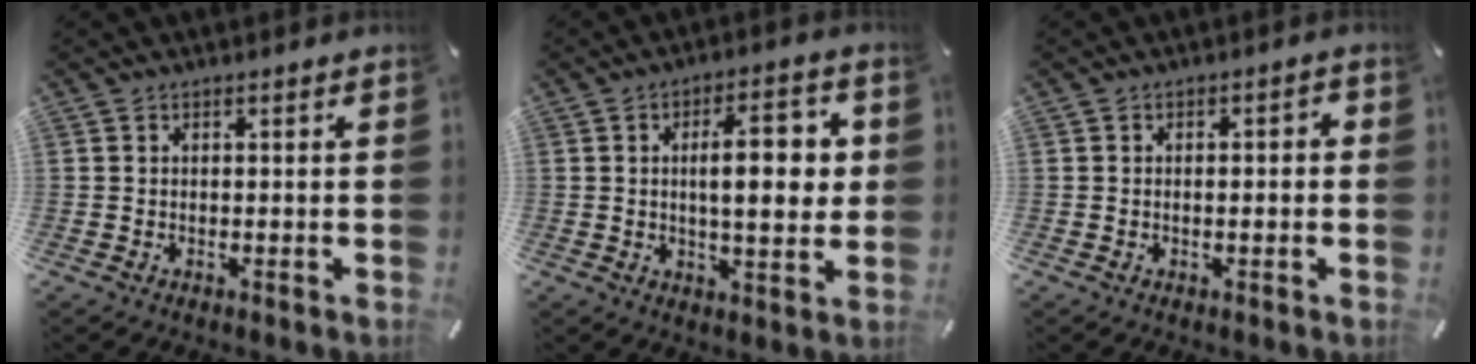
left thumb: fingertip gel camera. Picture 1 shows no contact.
{"total": 12.6, "force": [1.8, 4.7, 11.5], "torque": [-0.163, 0.001, 0.019]}
{"total": 2.4, "force": [-0.6, 1.0, 2.1], "torque": [-0.034, 0.008, -0.013]}